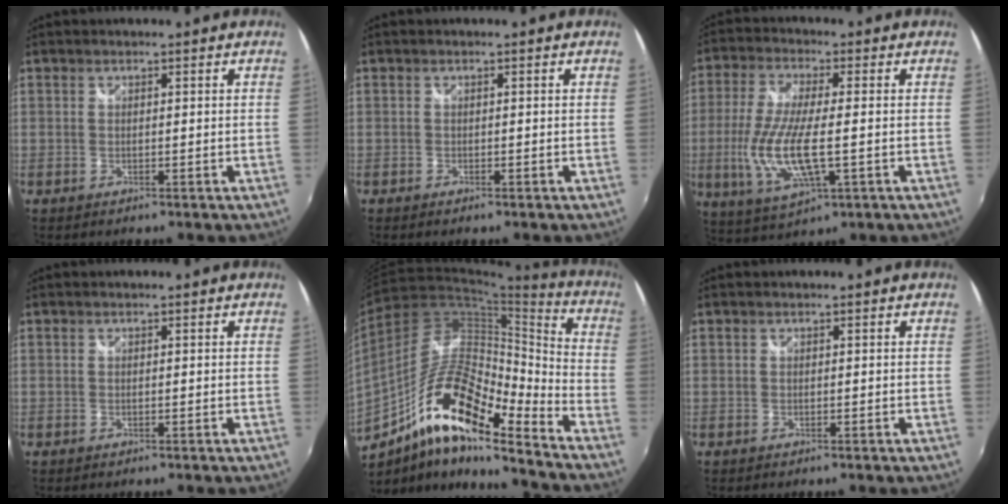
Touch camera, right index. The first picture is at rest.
{"total": 0.7, "force": [-0.6, 0.3, 0.3], "torque": [-0.008, -0.004, -0.012]}
{"total": 13.3, "force": [-2.3, 3.9, 12.5], "torque": [-0.260, -0.018, -0.038]}
{"total": 0.0}
{"total": 18.7, "force": [-11.2, 4.8, 14.2], "torque": [-0.255, 0.005, -0.219]}
{"total": 0.0}